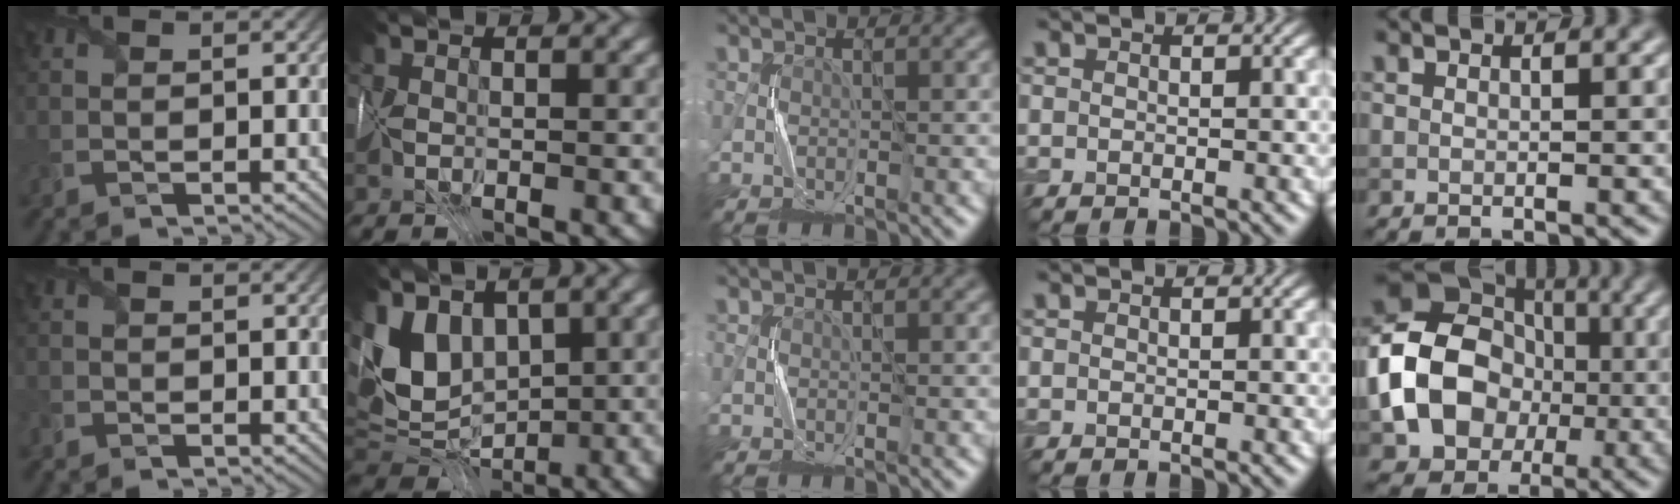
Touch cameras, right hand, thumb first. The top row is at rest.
{"thumb": {"total": 1.0, "force": [-0.8, 0.6, 0.1], "torque": [-0.004, -0.004, -0.018]}, "index": {"total": 6.4, "force": [2.5, 4.4, 3.9], "torque": [-0.090, 0.000, 0.049]}, "little": {"total": 11.7, "force": [-1.4, 9.2, 7.1], "torque": [-0.136, 0.002, -0.037]}}